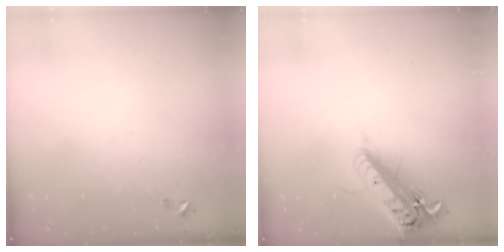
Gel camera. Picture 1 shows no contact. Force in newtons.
{"total": 19.3, "press": 18.8, "slide": 4.3}